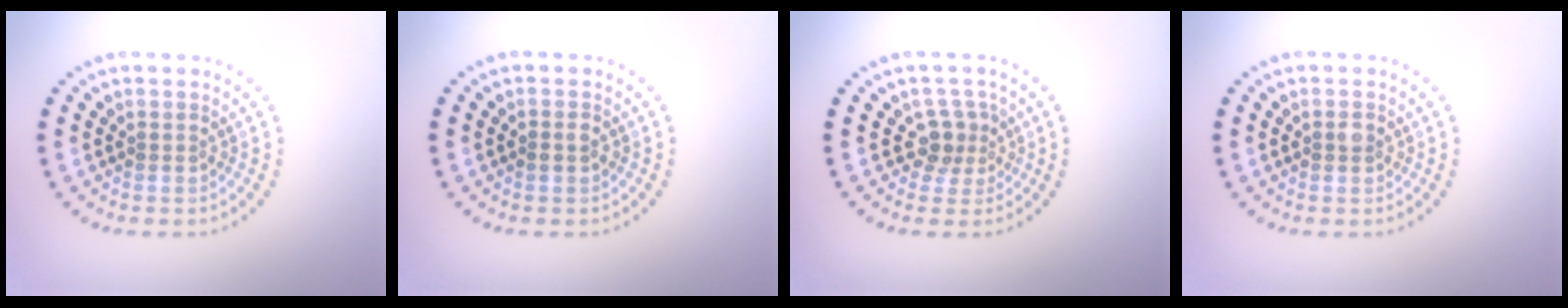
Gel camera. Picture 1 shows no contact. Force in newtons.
{"total": 0.9, "press": 0.9, "slide": 0.1}
{"total": 2.5, "press": 1.9, "slide": 1.6}
{"total": 0.9, "press": 0.9, "slide": 0.0}